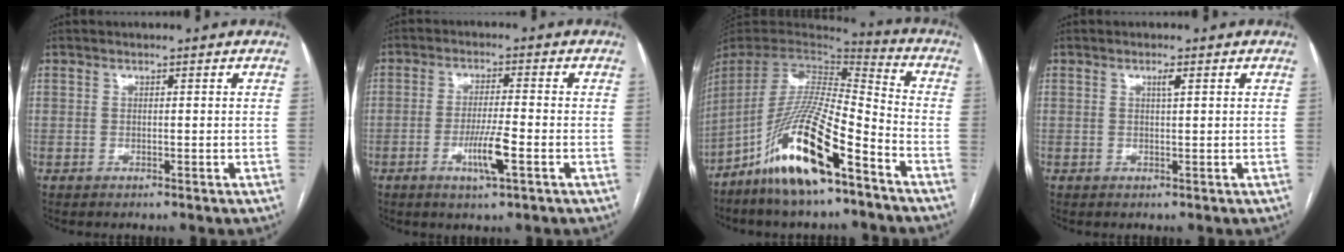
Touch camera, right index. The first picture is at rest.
{"total": 5.7, "force": [-2.3, 0.2, 5.2], "torque": [-0.100, -0.009, -0.041]}
{"total": 18.5, "force": [-11.4, 2.8, 14.4], "torque": [-0.305, -0.026, -0.211]}
{"total": 1.1, "force": [0.6, 0.0, 0.9], "torque": [-0.017, 0.000, 0.010]}